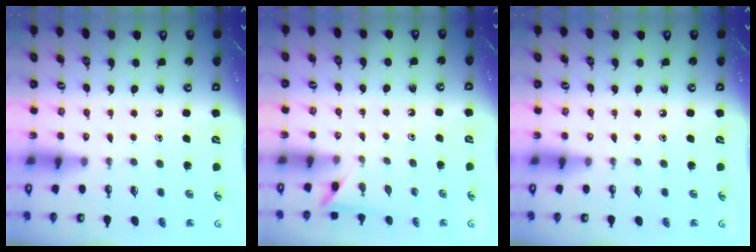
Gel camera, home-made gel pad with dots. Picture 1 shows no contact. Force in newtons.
{"total": 2.3, "press": 2.3, "slide": 0.2}
{"total": 0.0}